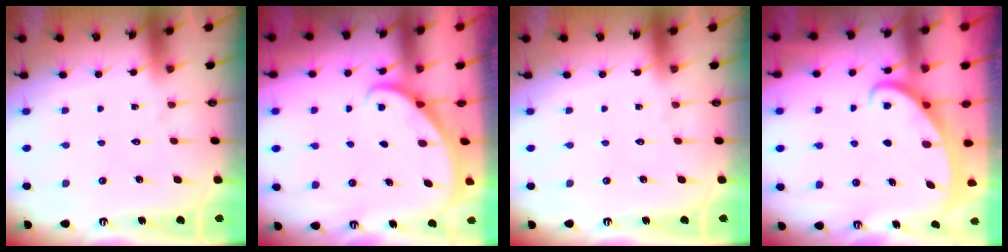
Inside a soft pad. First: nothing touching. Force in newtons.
{"total": 2.0, "press": 2.0, "slide": 0.1}
{"total": 0.0}
{"total": 2.5, "press": 2.5, "slide": 0.3}